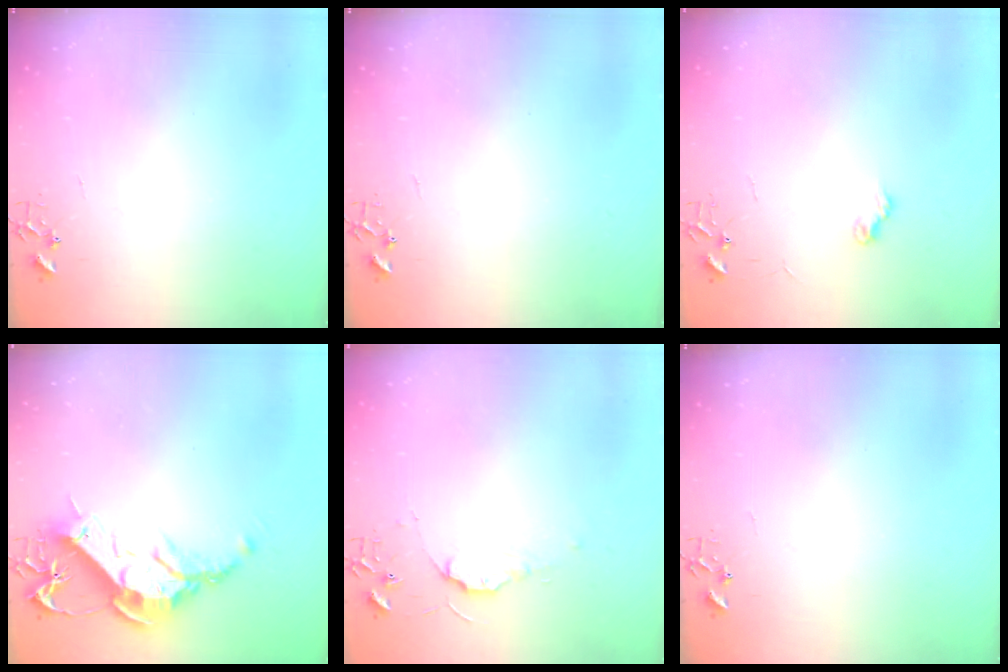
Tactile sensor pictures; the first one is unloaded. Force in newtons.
{"total": 0.0}
{"total": 6.6, "press": 6.6, "slide": 0.7}
{"total": 17.4, "press": 17.4, "slide": 1.6}
{"total": 7.1, "press": 7.0, "slide": 0.8}
{"total": 0.0}